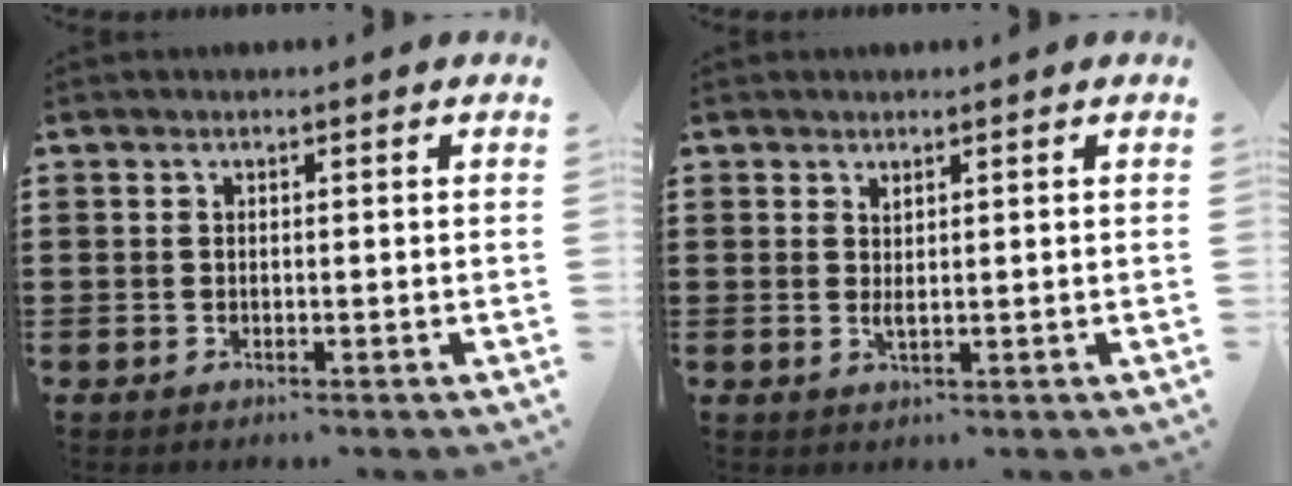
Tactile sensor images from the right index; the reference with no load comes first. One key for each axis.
{"total": 1.3, "fx": 0.7, "fy": 0.2, "fz": 1.1, "tx": -0.022, "ty": -0.002, "tz": 0.012}